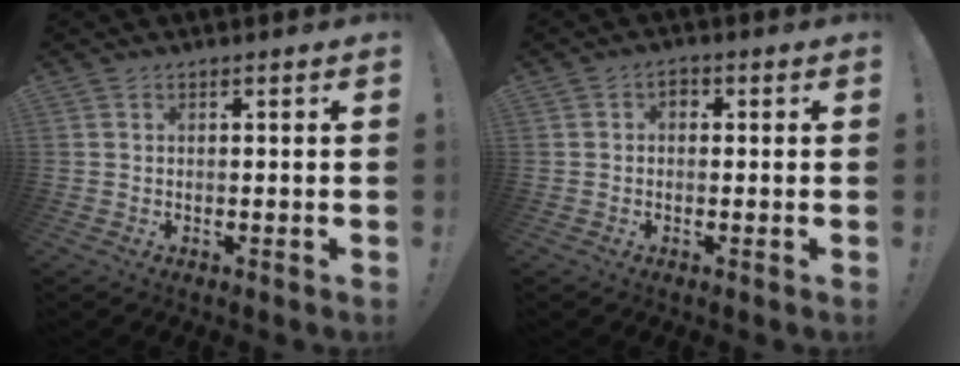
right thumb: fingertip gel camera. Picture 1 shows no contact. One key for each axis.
{"total": 2.0, "fx": -0.5, "fy": 1.5, "fz": 1.3, "tx": -0.021, "ty": 0.007, "tz": -0.009}